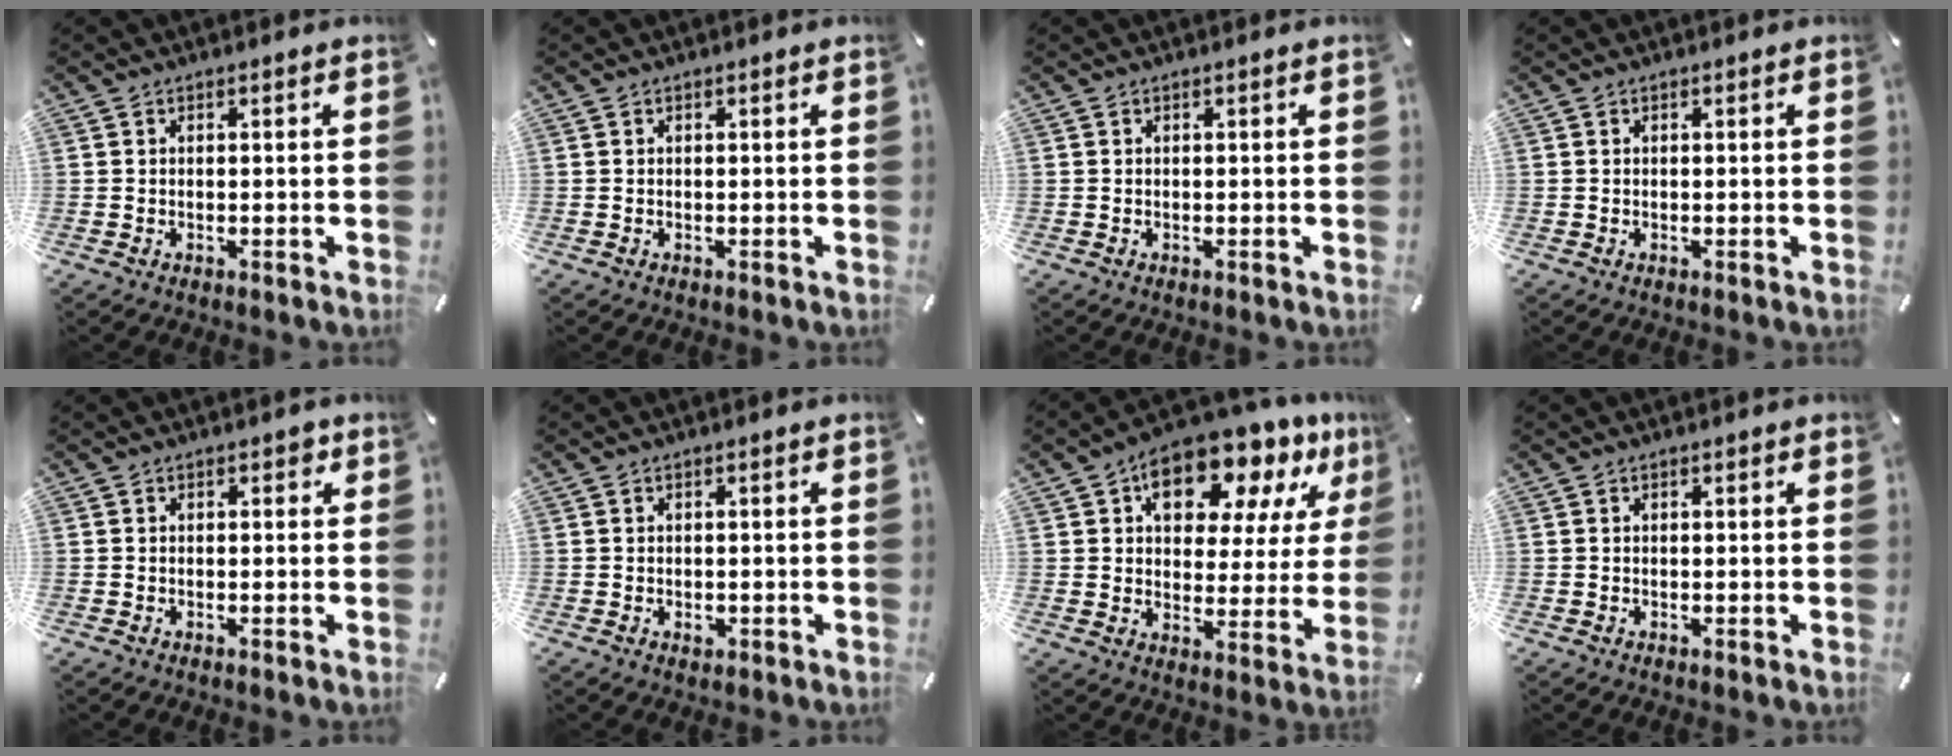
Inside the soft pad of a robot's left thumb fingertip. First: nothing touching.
{"total": 0.0}
{"total": 0.0}
{"total": 0.0}
{"total": 1.1, "force": [0.4, 0.9, 0.6], "torque": [-0.004, 0.005, 0.003]}
{"total": 1.1, "force": [-0.1, 0.9, 0.6], "torque": [-0.010, 0.001, -0.003]}
{"total": 15.6, "force": [10.7, 8.2, 7.9], "torque": [-0.111, -0.071, 0.181]}
{"total": 0.0}